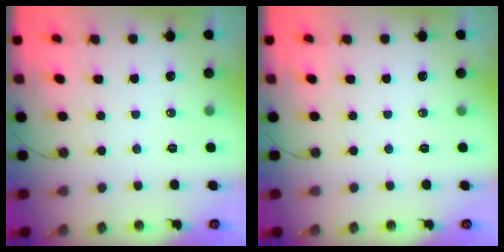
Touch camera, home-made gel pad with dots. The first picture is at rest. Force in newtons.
{"total": 0.0}